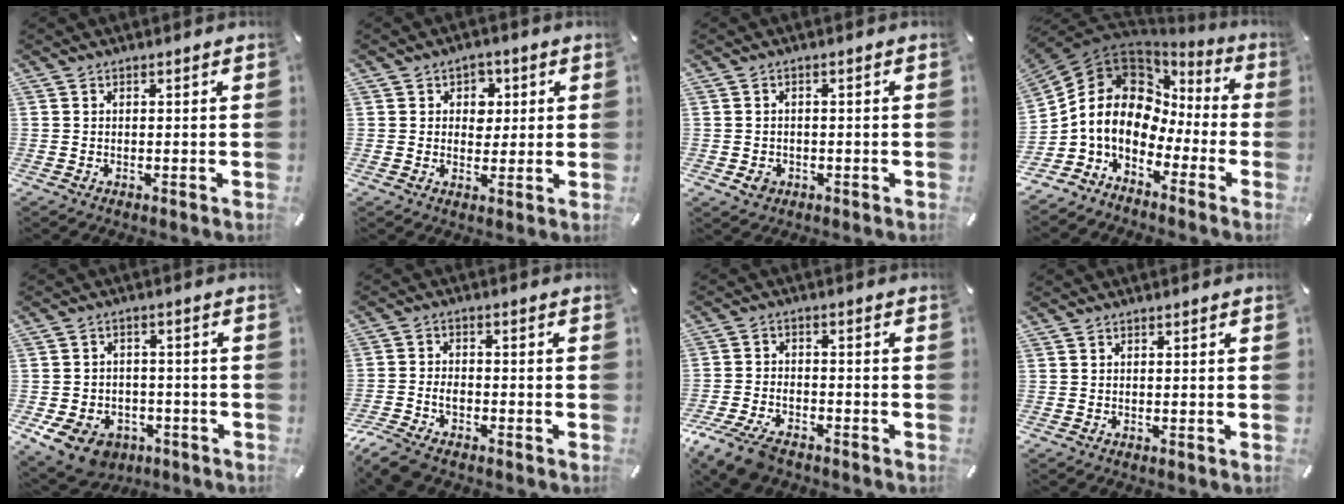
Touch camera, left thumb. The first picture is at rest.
{"total": 5.1, "force": [1.0, 4.6, 2.0], "torque": [-0.011, -0.005, 0.008]}
{"total": 2.8, "force": [-0.9, 2.3, 1.3], "torque": [-0.014, 0.001, -0.019]}
{"total": 12.5, "force": [-0.4, 10.2, 7.2], "torque": [-0.176, -0.009, -0.015]}
{"total": 9.7, "force": [-5.5, 6.8, 4.3], "torque": [-0.097, 0.037, -0.099]}
{"total": 5.7, "force": [-3.8, 3.1, 2.9], "torque": [-0.072, 0.014, -0.076]}
{"total": 8.4, "force": [-6.0, 3.8, 4.4], "torque": [-0.097, 0.024, -0.116]}
{"total": 0.0}